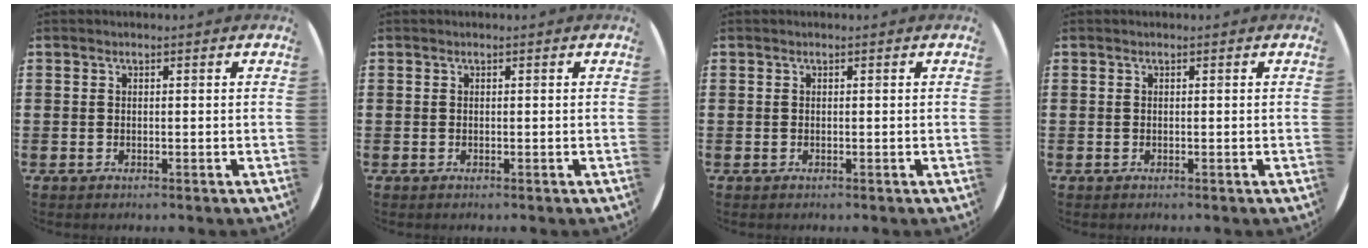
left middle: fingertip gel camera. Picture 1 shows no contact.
{"total": 0.0}
{"total": 0.0}
{"total": 0.0}